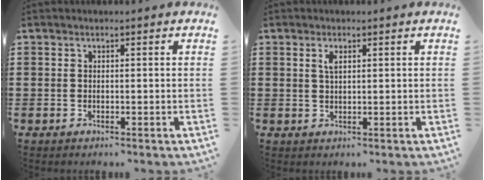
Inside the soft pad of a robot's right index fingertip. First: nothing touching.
{"total": 1.9, "force": [0.8, 0.6, 1.6], "torque": [-0.036, 0.001, 0.014]}